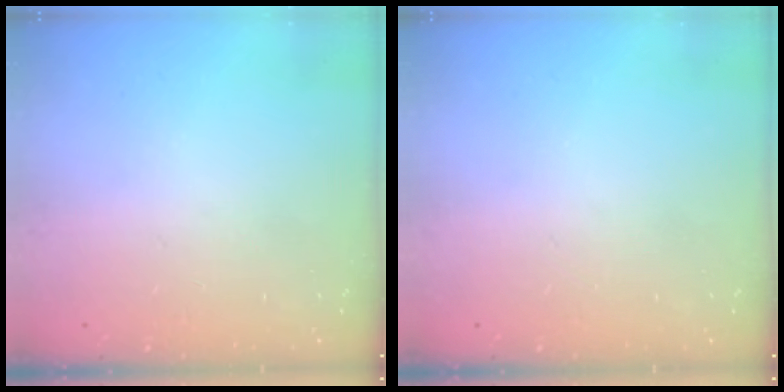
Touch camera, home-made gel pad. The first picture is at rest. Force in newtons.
{"total": 0.0}